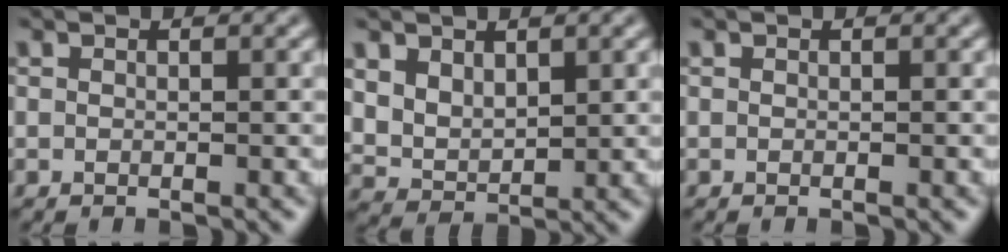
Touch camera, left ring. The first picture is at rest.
{"total": 3.5, "force": [1.5, 2.4, 2.1], "torque": [-0.050, -0.012, 0.035]}
{"total": 0.0}